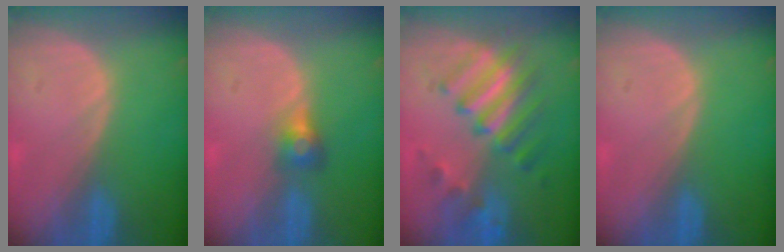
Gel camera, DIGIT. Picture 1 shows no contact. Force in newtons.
{"total": 2.8, "press": 2.6, "slide": 1.0}
{"total": 7.9, "press": 7.8, "slide": 1.0}
{"total": 0.0}